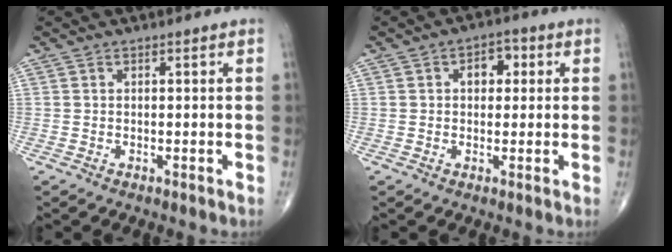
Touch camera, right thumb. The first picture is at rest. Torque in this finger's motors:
{"motor_torque": [0.09, 1.14, 0.52, 0.37, 0.02]}